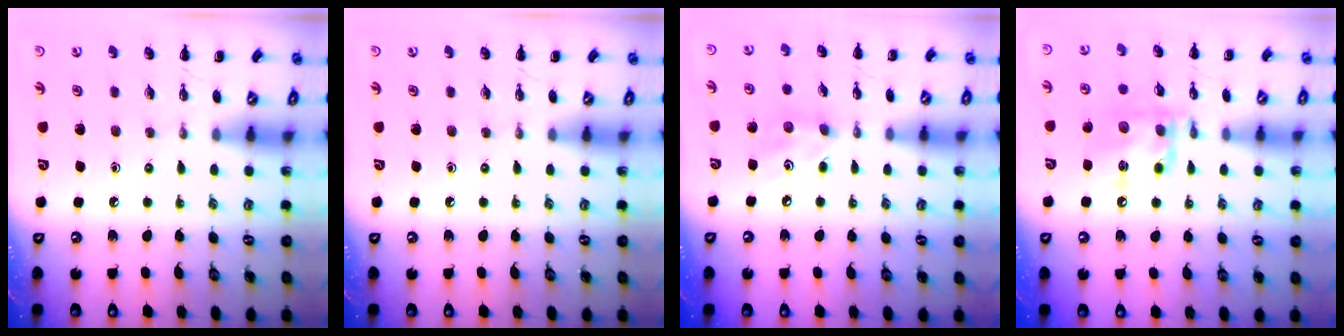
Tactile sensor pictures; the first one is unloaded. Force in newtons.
{"total": 0.0}
{"total": 3.9, "press": 3.8, "slide": 0.6}
{"total": 13.5, "press": 13.4, "slide": 1.6}